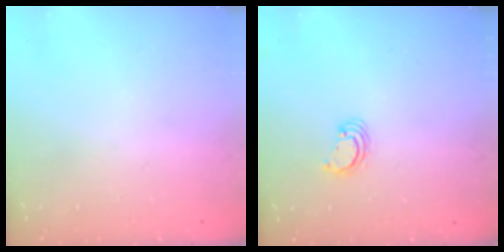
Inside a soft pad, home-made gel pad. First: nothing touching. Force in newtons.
{"total": 2.8, "press": 2.8, "slide": 0.2}